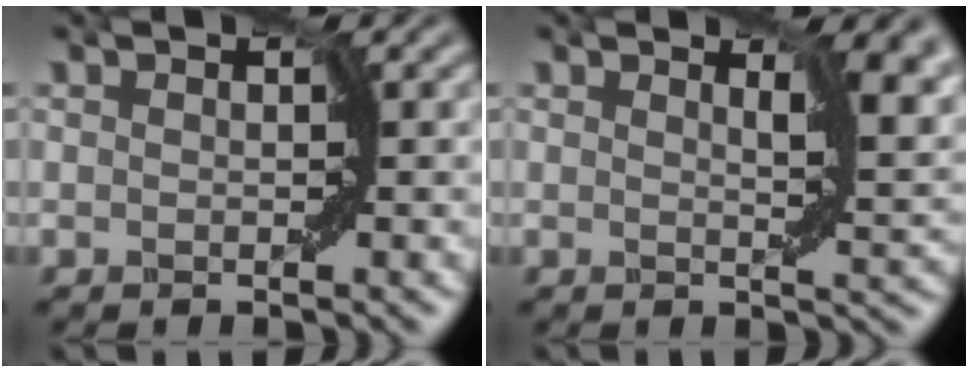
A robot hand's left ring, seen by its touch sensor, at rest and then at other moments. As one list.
[{"total": 5.6, "force": [2.0, 2.2, 4.7], "torque": [-0.065, -0.002, 0.026]}]